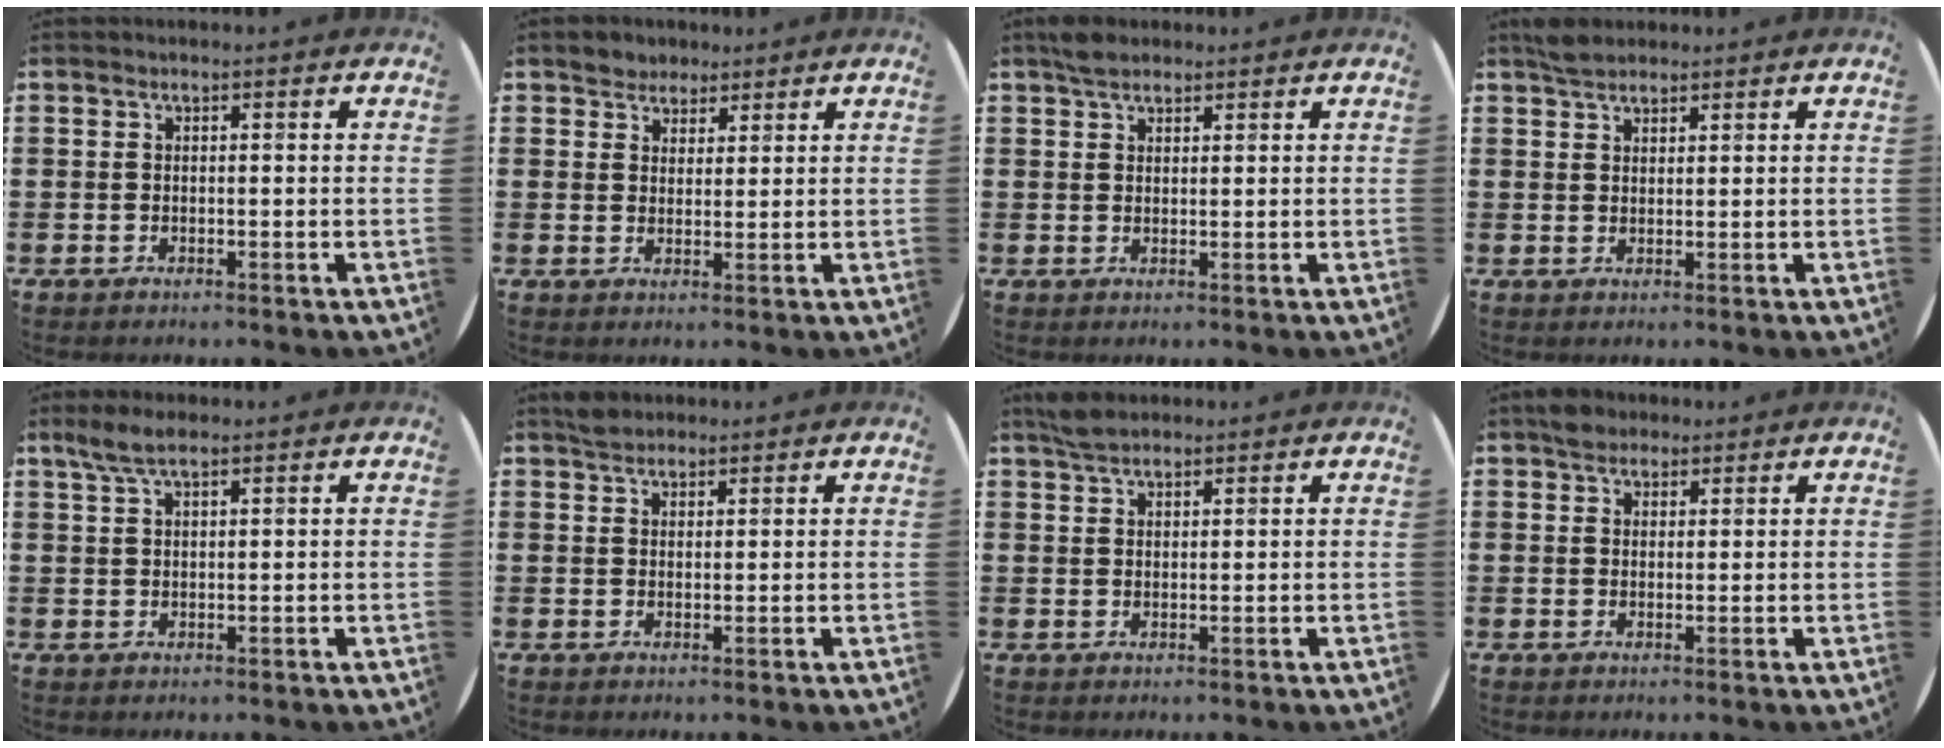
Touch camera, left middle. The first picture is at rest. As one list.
[{"total": 2.8, "force": [2.4, 1.5, -0.4], "torque": [0.007, 0.000, 0.045]}, {"total": 2.4, "force": [2.1, 0.9, 0.6], "torque": [-0.008, 0.003, 0.038]}, {"total": 2.5, "force": [2.3, 0.8, 0.5], "torque": [-0.007, 0.002, 0.043]}, {"total": 3.4, "force": [2.4, 0.9, 2.2], "torque": [-0.047, 0.005, 0.043]}, {"total": 2.0, "force": [1.9, 0.8, 0.1], "torque": [0.002, 0.002, 0.035]}, {"total": 2.8, "force": [2.5, 0.9, 0.9], "torque": [-0.022, 0.006, 0.047]}, {"total": 2.5, "force": [2.2, 1.2, 0.1], "torque": [0.002, 0.002, 0.041]}]